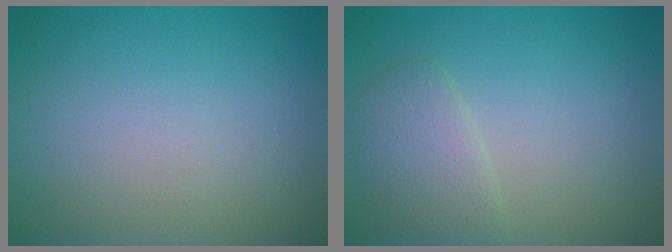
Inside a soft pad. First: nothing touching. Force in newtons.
{"total": 2.6, "press": 2.6, "slide": 0.2}